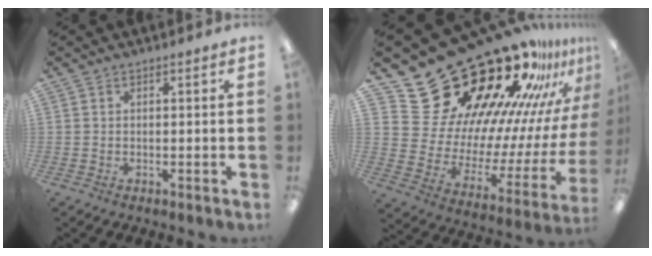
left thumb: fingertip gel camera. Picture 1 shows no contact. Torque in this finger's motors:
{"motor_torque": [2.10, 2.63, 1.20, -1.57, 0.06]}